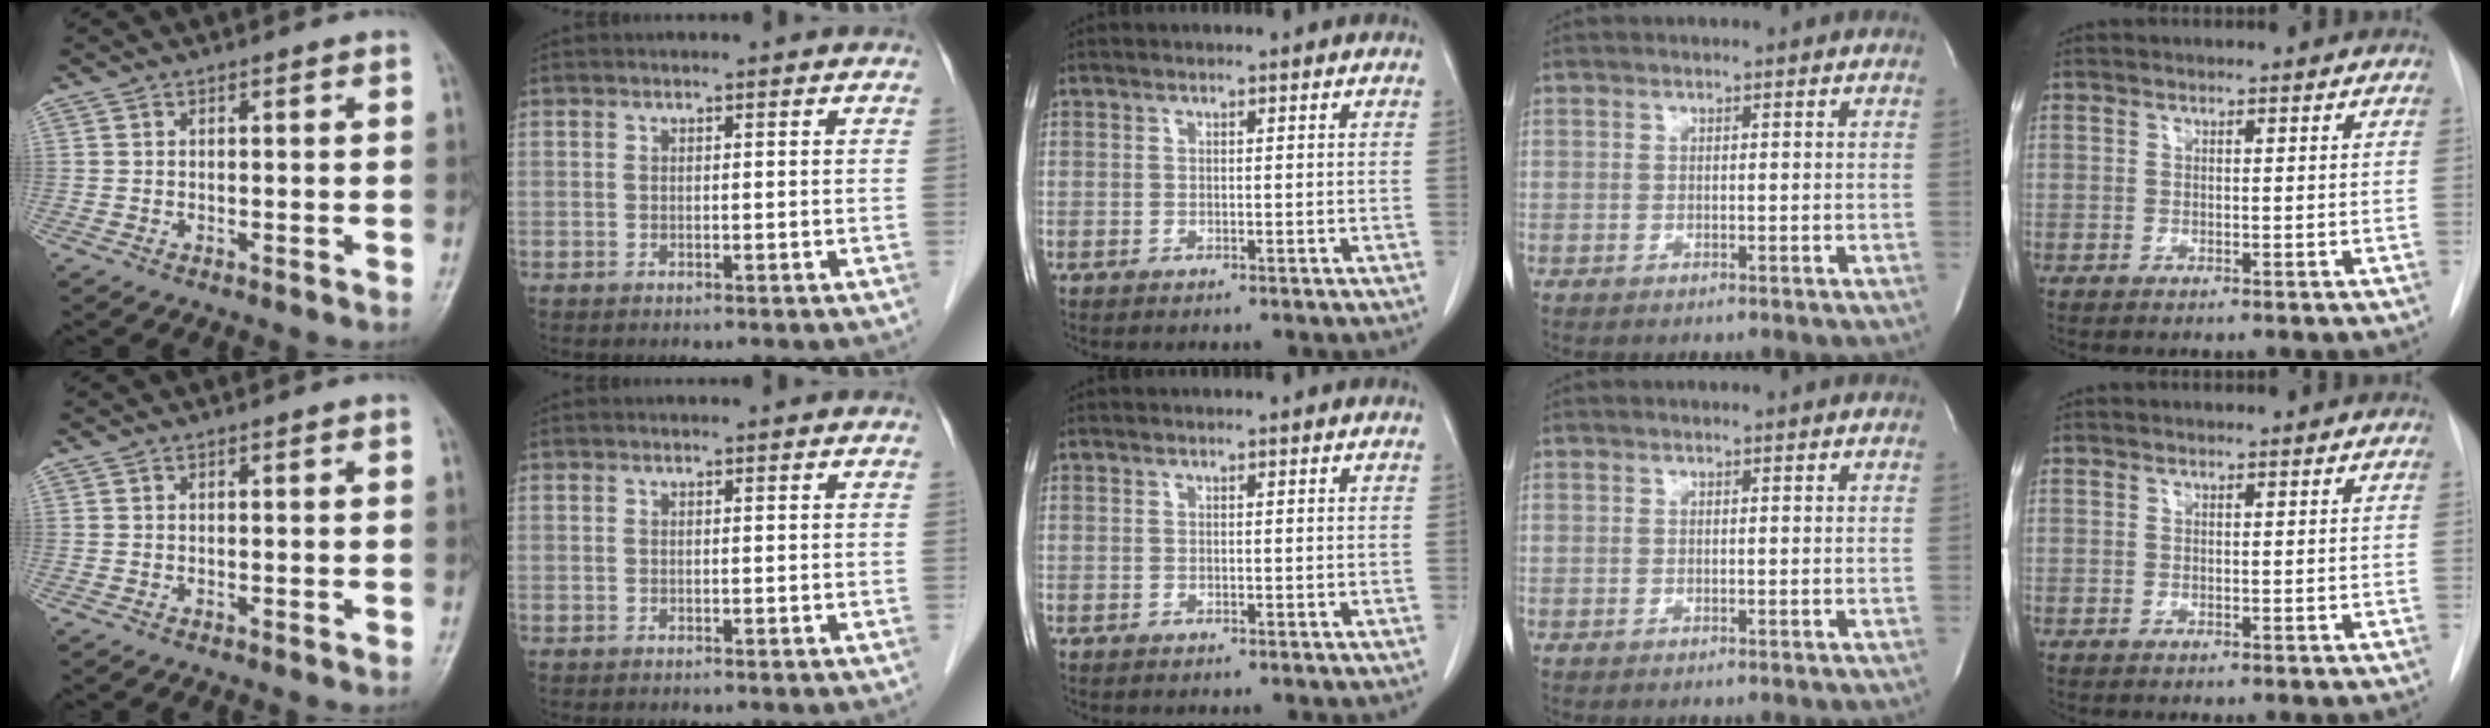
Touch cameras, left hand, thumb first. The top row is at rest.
{}